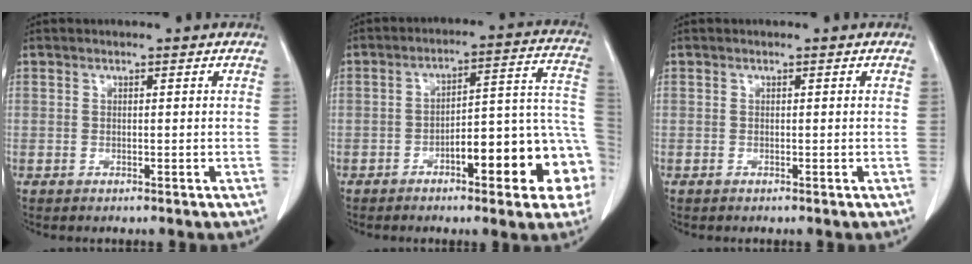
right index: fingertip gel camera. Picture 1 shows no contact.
{"total": 15.6, "force": [-5.8, 3.8, 13.9], "torque": [-0.128, 0.052, -0.070]}
{"total": 0.0}